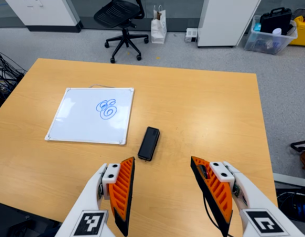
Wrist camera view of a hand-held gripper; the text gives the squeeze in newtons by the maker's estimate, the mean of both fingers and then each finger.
{"total": 0.0}